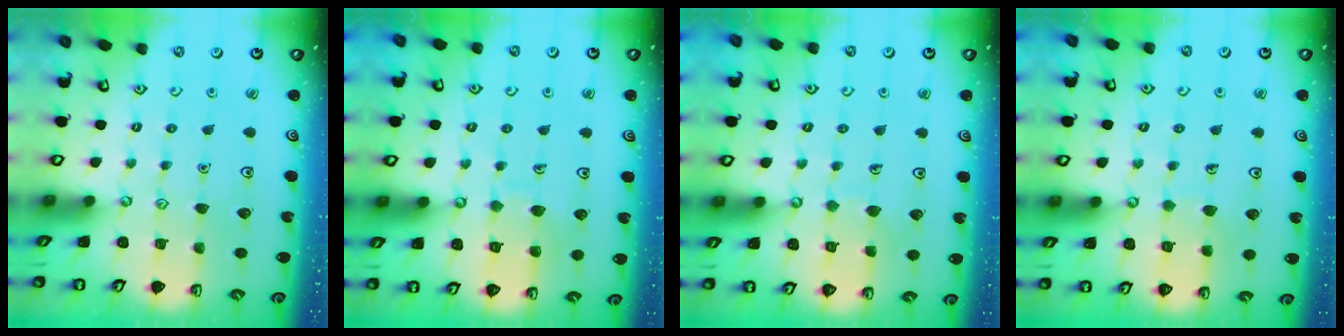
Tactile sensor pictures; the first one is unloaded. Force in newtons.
{"total": 7.1, "press": 7.1, "slide": 0.7}
{"total": 5.1, "press": 5.1, "slide": 0.3}
{"total": 5.6, "press": 5.6, "slide": 0.4}